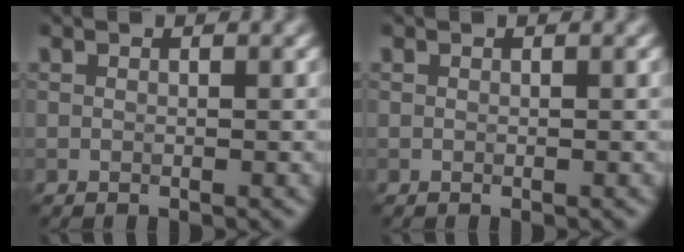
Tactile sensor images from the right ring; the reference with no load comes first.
{"total": 0.0}